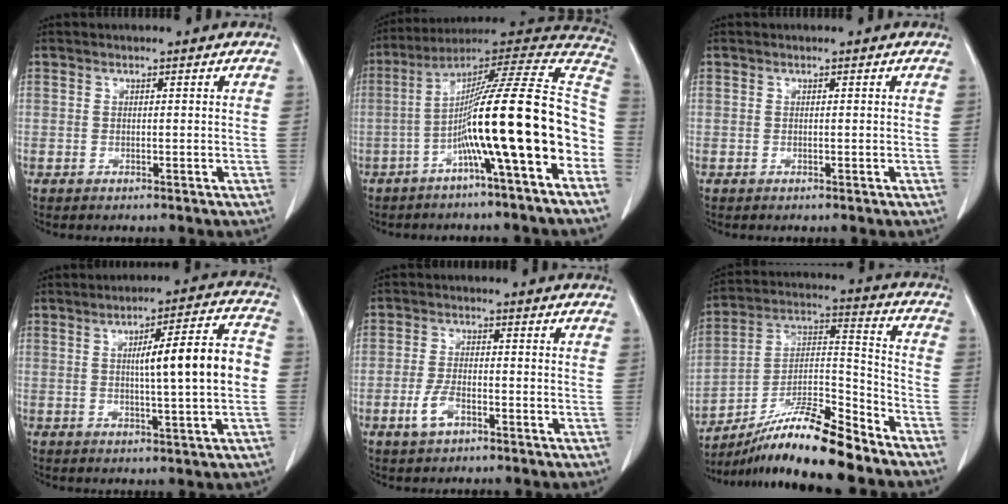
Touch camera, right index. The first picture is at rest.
{"total": 20.7, "force": [-5.9, -0.1, 19.8], "torque": [-0.291, 0.024, -0.104]}
{"total": 0.0}
{"total": 11.1, "force": [0.3, 0.6, 11.1], "torque": [-0.161, 0.021, 0.004]}
{"total": 4.1, "force": [-2.0, 1.7, 3.1], "torque": [-0.066, 0.000, -0.038]}
{"total": 15.9, "force": [-13.1, 1.2, 8.9], "torque": [-0.155, 0.013, -0.229]}